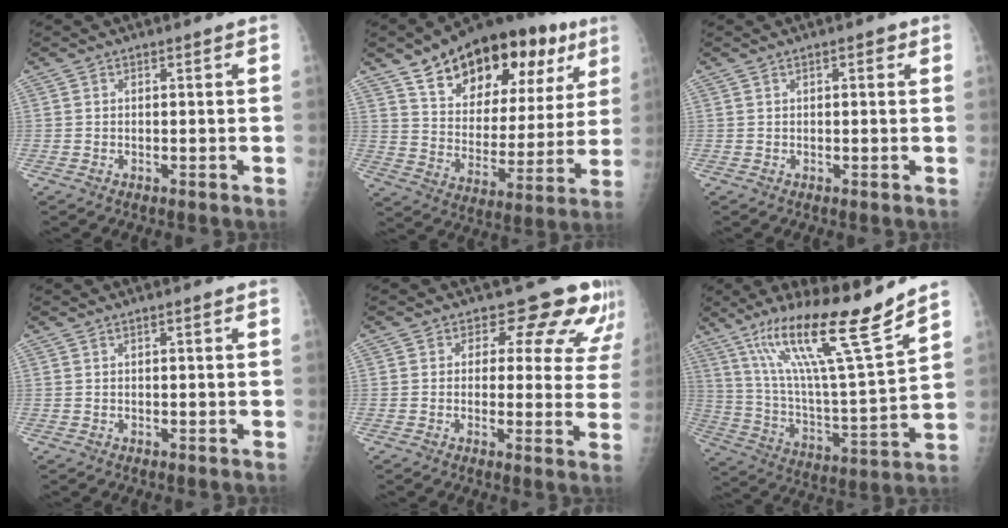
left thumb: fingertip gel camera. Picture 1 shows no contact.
{"total": 26.4, "force": [14.9, 13.6, 17.1], "torque": [-0.219, -0.019, 0.233]}
{"total": 1.8, "force": [0.8, 0.9, 1.3], "torque": [-0.010, 0.001, 0.009]}
{"total": 0.6, "force": [0.3, 0.2, 0.4], "torque": [-0.006, 0.001, 0.004]}
{"total": 11.0, "force": [8.4, 6.1, 3.7], "torque": [0.015, -0.036, 0.068]}
{"total": 21.8, "force": [14.8, 1.8, 15.9], "torque": [-0.251, -0.067, 0.264]}